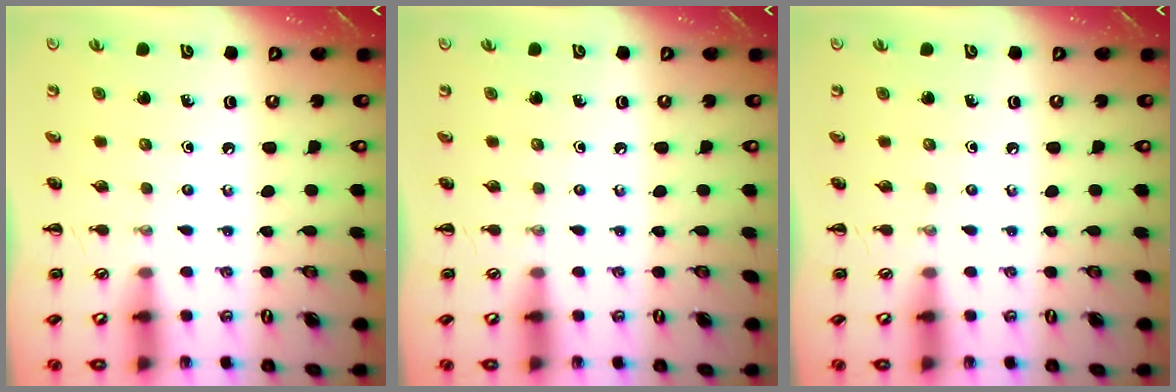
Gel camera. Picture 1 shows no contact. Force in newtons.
{"total": 0.0}
{"total": 0.0}